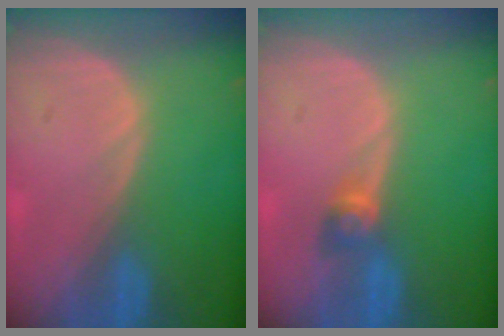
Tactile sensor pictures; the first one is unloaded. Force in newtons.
{"total": 2.6, "press": 2.4, "slide": 1.0}